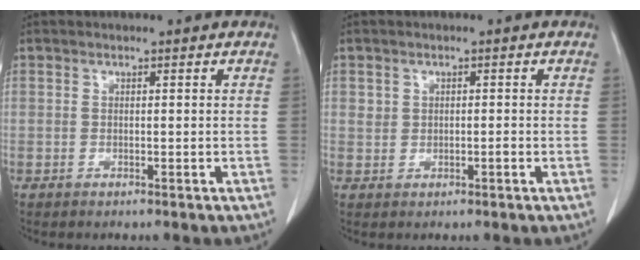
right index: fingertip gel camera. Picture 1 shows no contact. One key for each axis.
{"total": 1.6, "fx": 0.1, "fy": 1.2, "fz": 1.1, "tx": -0.023, "ty": 0.010, "tz": 0.006}